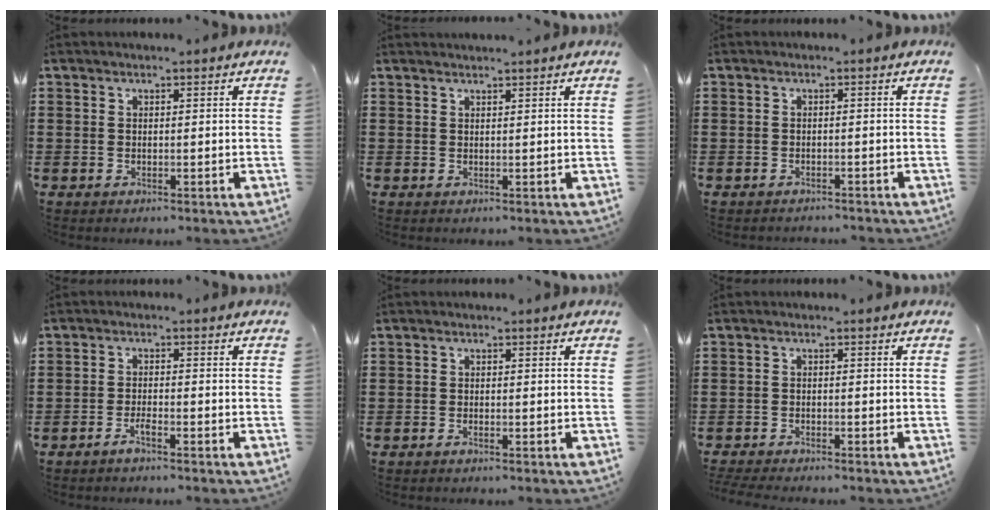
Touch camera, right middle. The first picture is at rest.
{"total": 1.1, "force": [1.0, -0.4, 0.1], "torque": [-0.005, -0.006, 0.021]}
{"total": 1.1, "force": [-1.0, 0.0, -0.2], "torque": [0.000, 0.001, -0.023]}
{"total": 1.9, "force": [-1.4, 0.1, 1.3], "torque": [-0.025, 0.000, -0.025]}
{"total": 0.6, "force": [-0.4, 0.0, 0.4], "torque": [-0.008, -0.003, -0.008]}
{"total": 2.1, "force": [-2.1, -0.2, 0.2], "torque": [-0.016, -0.009, -0.045]}